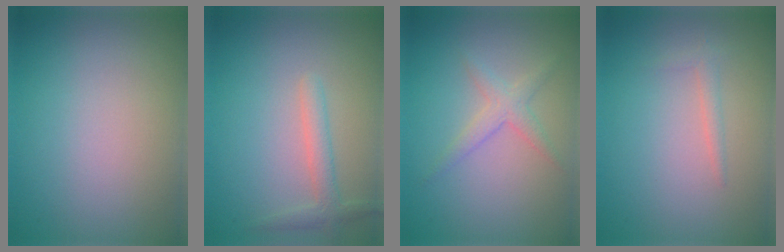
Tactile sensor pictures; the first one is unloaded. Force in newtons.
{"total": 2.0, "press": 2.0, "slide": 0.1}
{"total": 1.9, "press": 1.9, "slide": 0.1}
{"total": 1.0, "press": 1.0, "slide": 0.1}